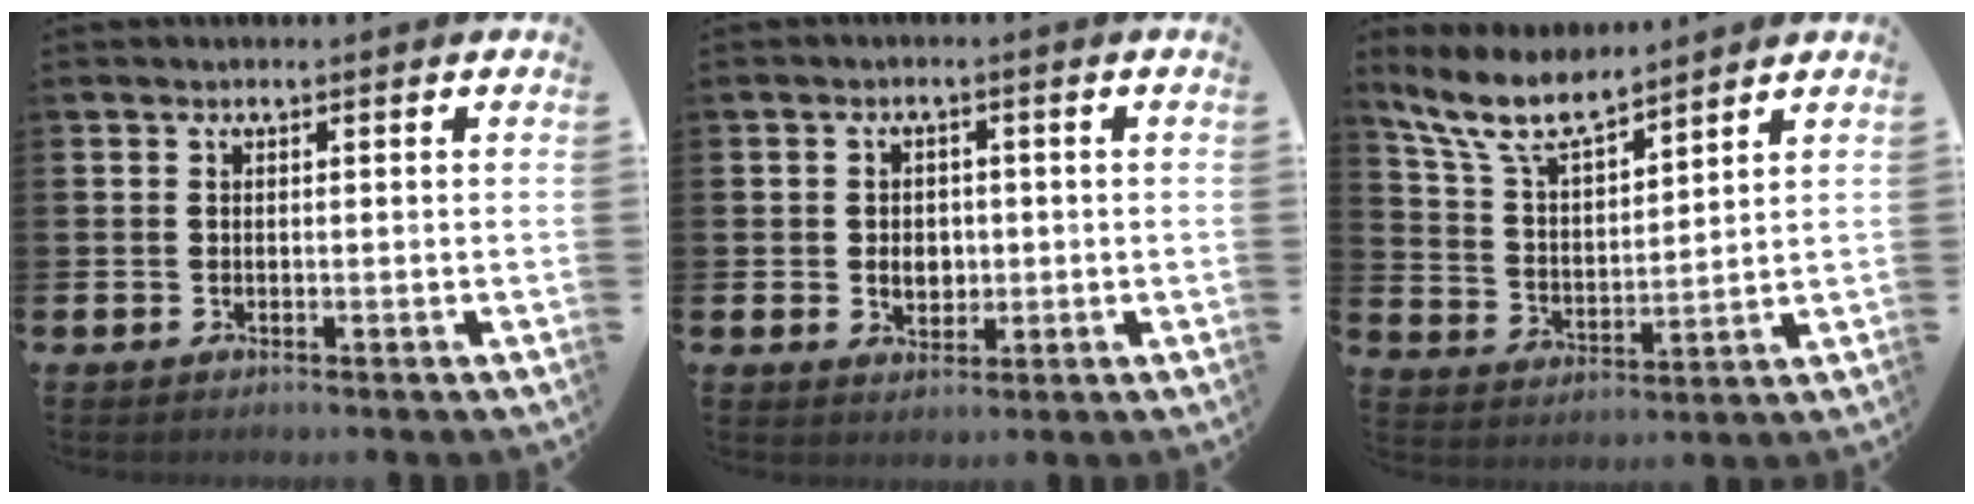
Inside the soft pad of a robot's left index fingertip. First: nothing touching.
{"total": 3.0, "force": [-0.2, 2.5, 1.7], "torque": [-0.021, 0.002, -0.011]}
{"total": 8.3, "force": [7.3, 1.9, 3.6], "torque": [-0.101, -0.030, 0.131]}